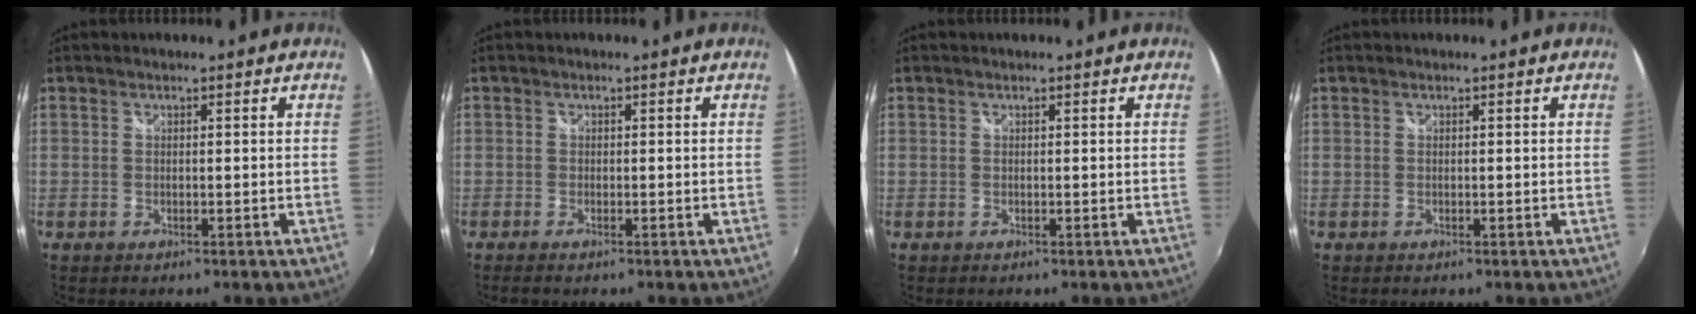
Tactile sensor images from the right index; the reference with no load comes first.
{"total": 1.3, "force": [-1.1, 0.4, 0.6], "torque": [-0.014, -0.006, -0.021]}
{"total": 0.0}
{"total": 0.0}